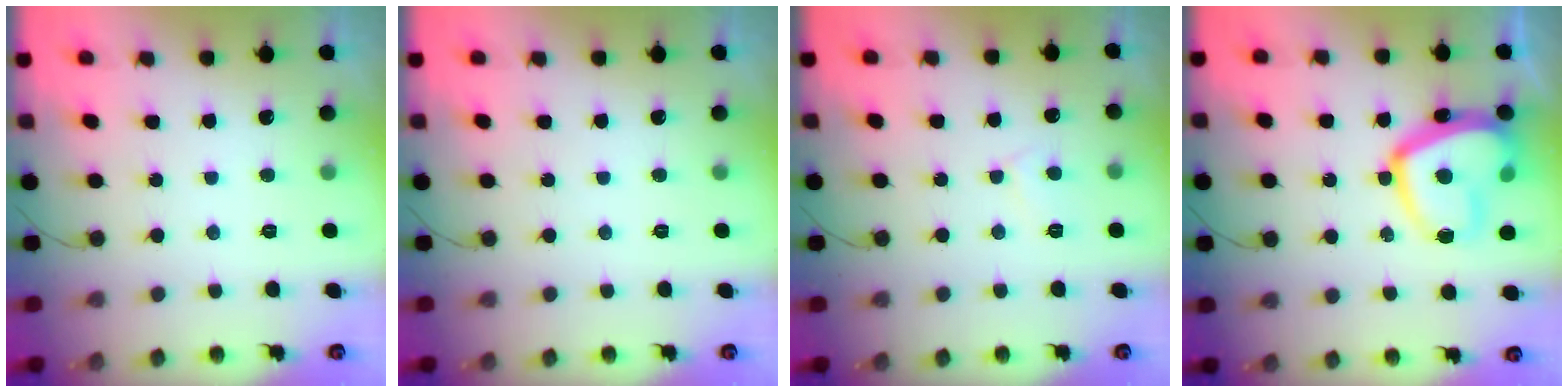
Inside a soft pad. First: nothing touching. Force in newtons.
{"total": 0.0}
{"total": 2.9, "press": 2.9, "slide": 0.3}
{"total": 18.4, "press": 18.3, "slide": 2.0}